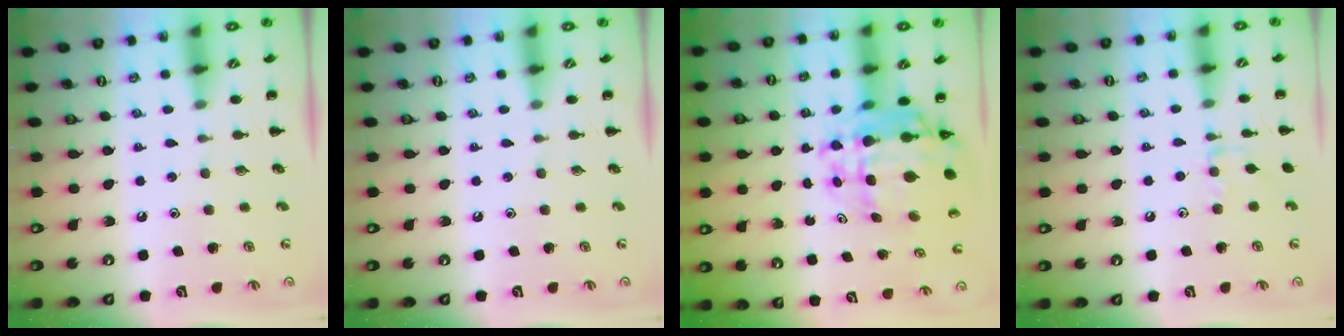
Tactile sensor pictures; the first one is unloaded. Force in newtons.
{"total": 0.0}
{"total": 12.9, "press": 12.1, "slide": 4.3}
{"total": 5.6, "press": 5.4, "slide": 1.7}